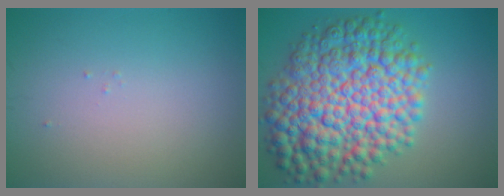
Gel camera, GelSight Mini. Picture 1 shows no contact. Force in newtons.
{"total": 12.6, "press": 12.6, "slide": 0.2}